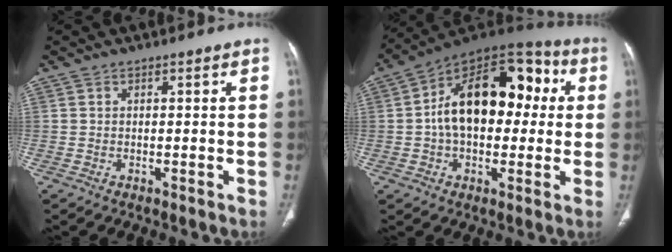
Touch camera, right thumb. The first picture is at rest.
{"total": 21.6, "force": [2.1, 13.1, 17.0], "torque": [-0.232, 0.044, 0.023]}